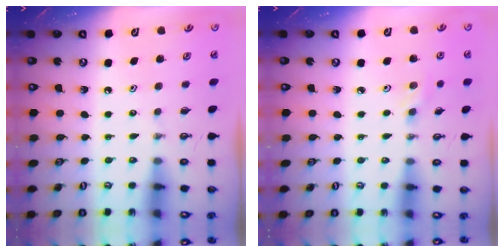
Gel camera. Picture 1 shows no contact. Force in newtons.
{"total": 2.8, "press": 2.7, "slide": 0.8}